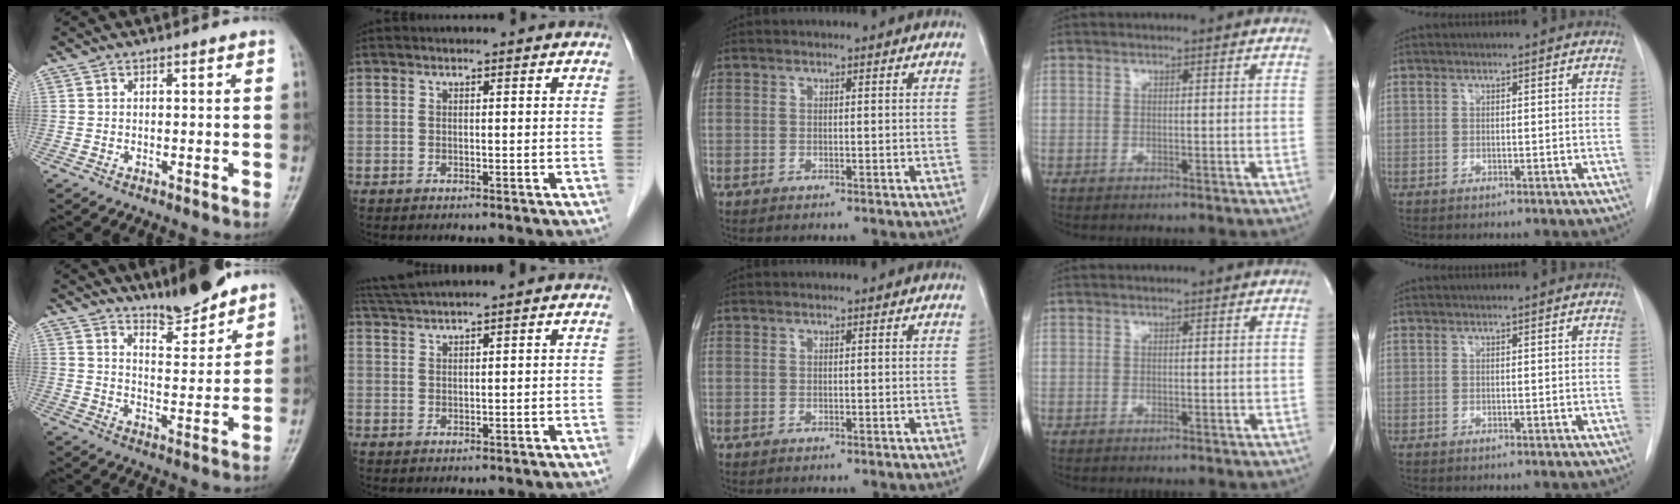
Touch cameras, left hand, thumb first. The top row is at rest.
{"thumb": {"total": 9.2, "force": [7.9, 1.9, 4.1], "torque": [-0.045, -0.062, 0.134]}, "index": {"total": 4.5, "force": [4.0, -1.2, 1.7], "torque": [-0.035, 0.022, 0.081]}}